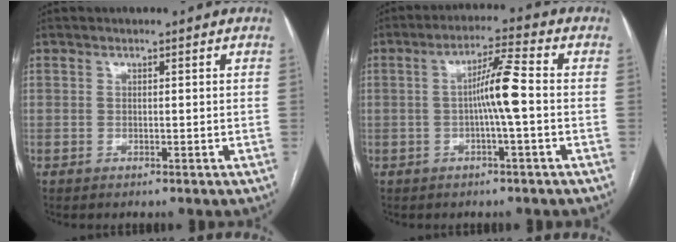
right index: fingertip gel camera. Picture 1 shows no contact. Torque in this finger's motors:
{"motor_torque": [0.26, -0.04, 0.20, 0.10]}